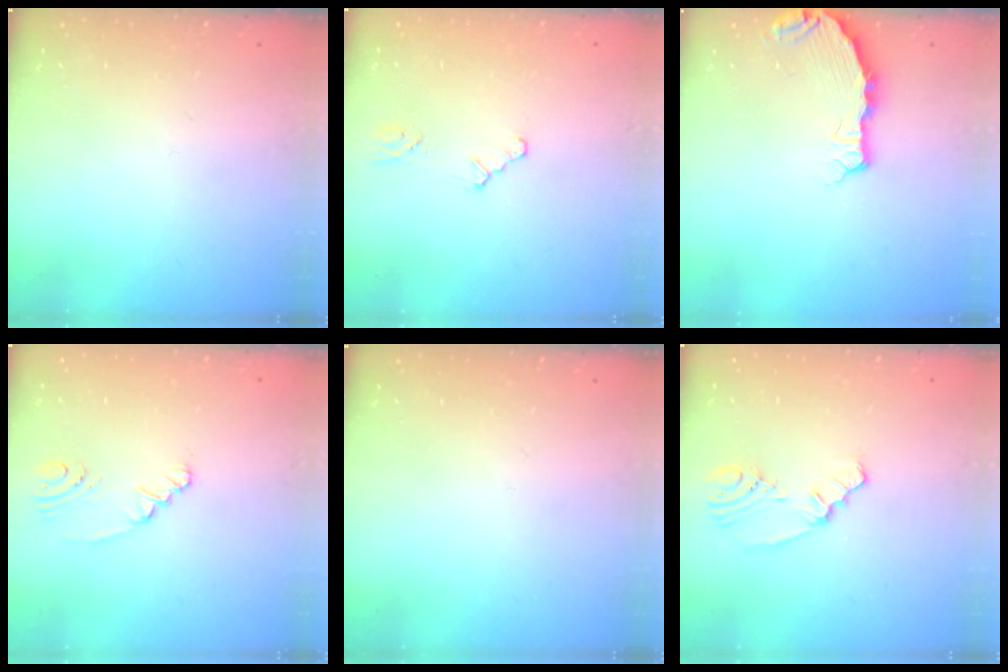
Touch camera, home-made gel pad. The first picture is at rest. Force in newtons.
{"total": 1.6, "press": 1.5, "slide": 0.3}
{"total": 5.8, "press": 4.9, "slide": 3.1}
{"total": 2.6, "press": 2.5, "slide": 0.7}
{"total": 0.0}
{"total": 5.0, "press": 2.8, "slide": 4.2}